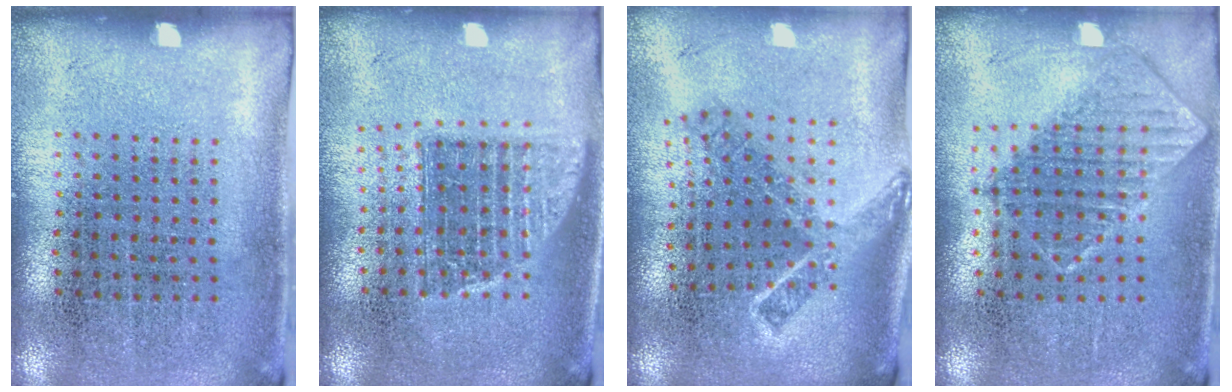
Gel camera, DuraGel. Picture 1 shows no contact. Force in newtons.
{"total": 1.3, "press": 1.1, "slide": 0.8}
{"total": 2.0, "press": 1.4, "slide": 1.4}
{"total": 0.8, "press": 0.8, "slide": 0.1}